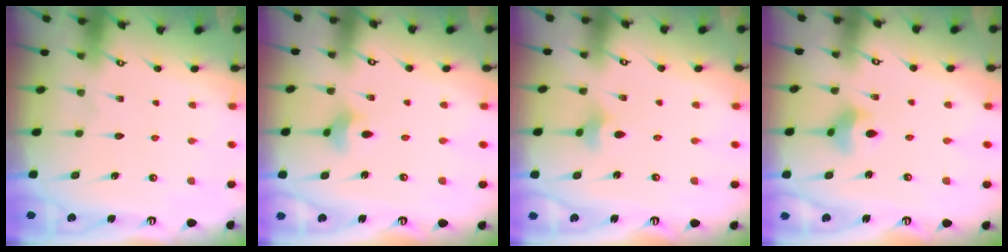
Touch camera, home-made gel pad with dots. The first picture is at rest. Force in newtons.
{"total": 3.0, "press": 2.9, "slide": 0.7}
{"total": 2.6, "press": 2.6, "slide": 0.5}
{"total": 5.1, "press": 5.1, "slide": 0.7}